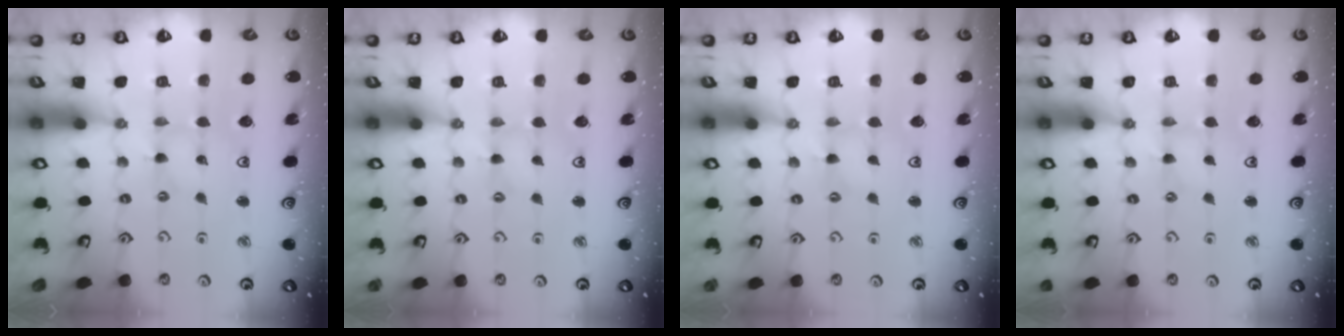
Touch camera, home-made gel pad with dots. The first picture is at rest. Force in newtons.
{"total": 0.9, "press": 0.9, "slide": 0.2}
{"total": 0.7, "press": 0.6, "slide": 0.2}
{"total": 0.0}